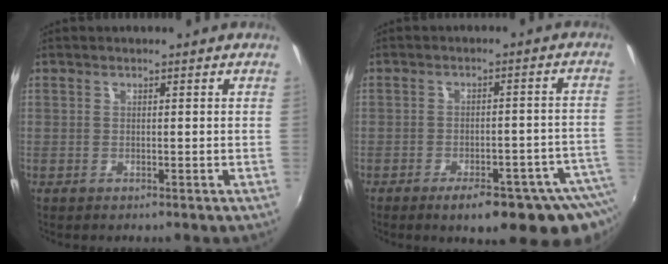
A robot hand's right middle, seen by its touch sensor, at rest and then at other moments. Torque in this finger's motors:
{"motor_torque": [1.16, -0.98, 0.22, 0.08]}